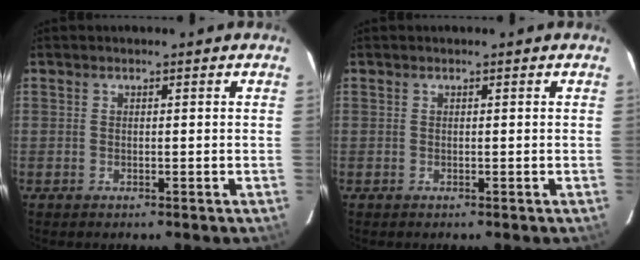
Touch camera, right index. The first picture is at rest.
{"total": 0.0}